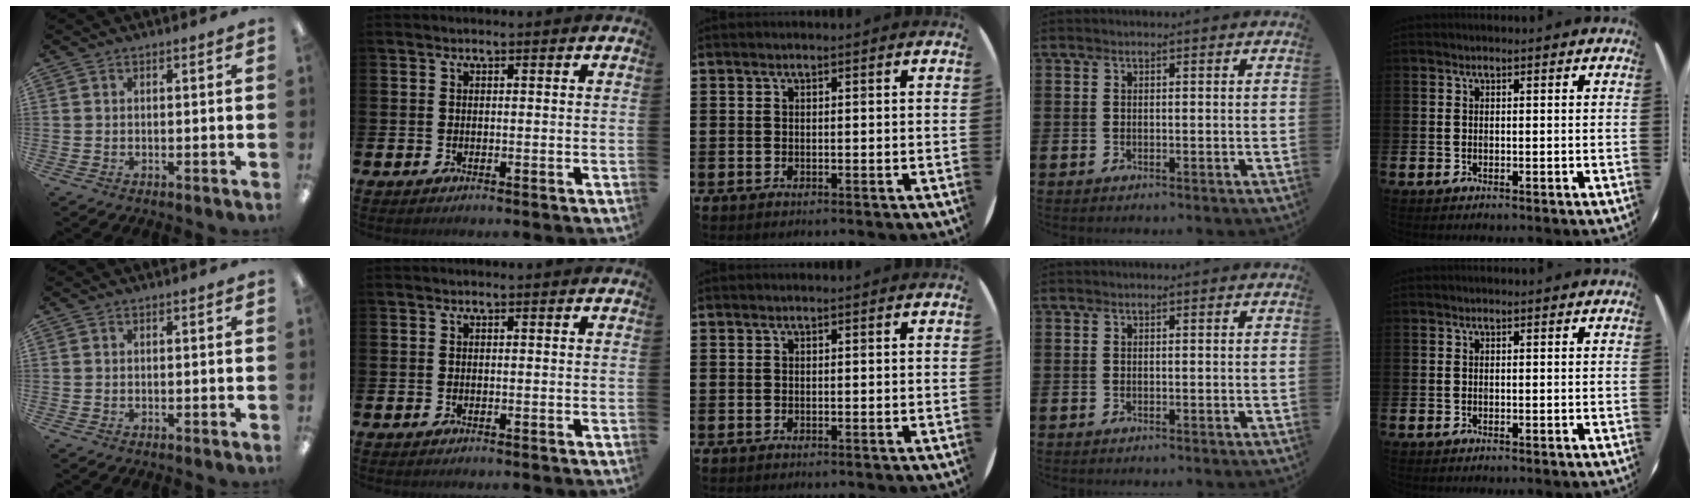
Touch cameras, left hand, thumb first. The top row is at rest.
{}